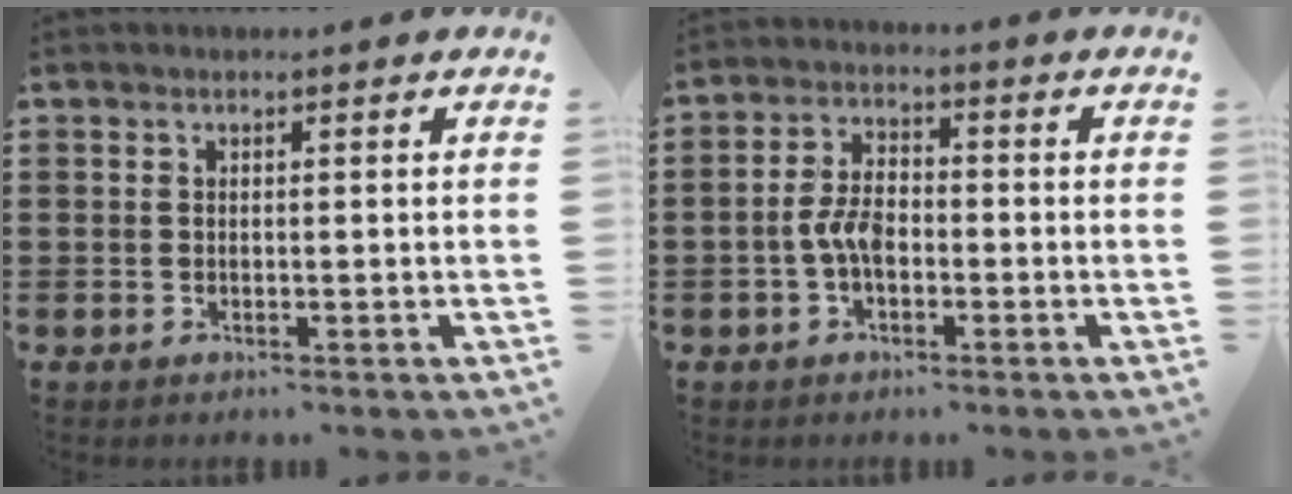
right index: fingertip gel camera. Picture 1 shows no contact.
{"total": 5.0, "force": [-1.5, 2.5, 4.1], "torque": [-0.101, -0.005, -0.034]}